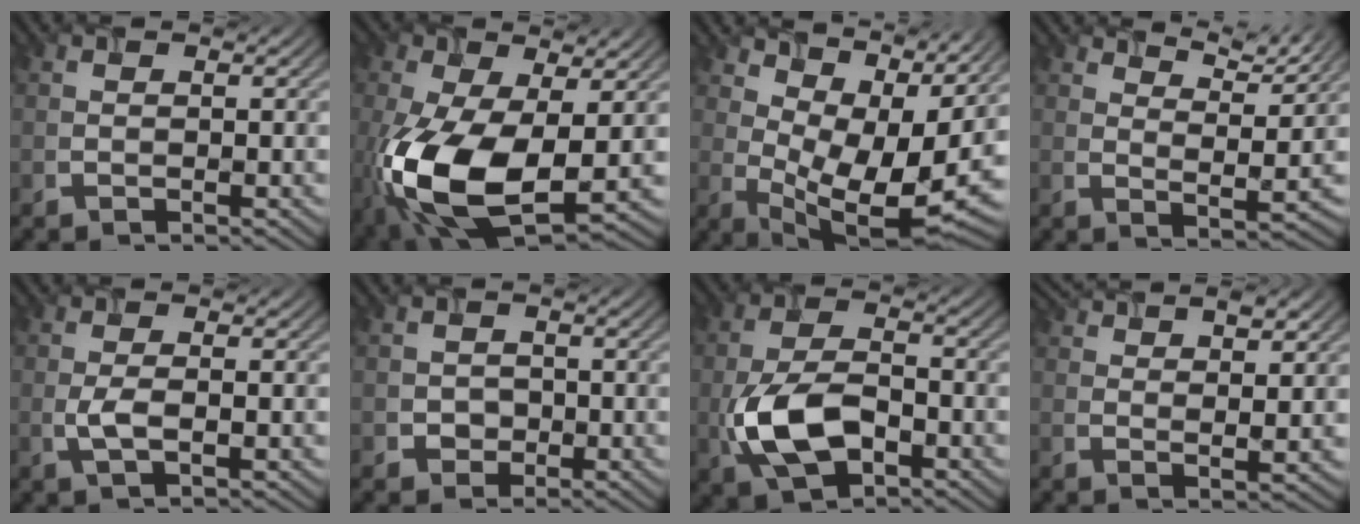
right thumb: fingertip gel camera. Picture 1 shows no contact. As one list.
[{"total": 14.3, "force": [-3.5, 7.8, 11.4], "torque": [-0.267, -0.039, -0.056]}, {"total": 10.7, "force": [5.4, 4.7, 8.0], "torque": [-0.155, 0.005, 0.108]}, {"total": 6.0, "force": [4.9, 1.3, 3.2], "torque": [-0.065, -0.005, 0.083]}, {"total": 2.0, "force": [-0.7, 0.6, 1.8], "torque": [-0.039, -0.002, -0.011]}, {"total": 1.8, "force": [-0.6, 1.7, 0.2], "torque": [-0.006, -0.003, -0.014]}, {"total": 8.4, "force": [-3.6, 4.3, 6.2], "torque": [-0.138, -0.003, -0.069]}, {"total": 7.1, "force": [5.3, 1.6, 4.4], "torque": [-0.084, 0.008, 0.096]}]